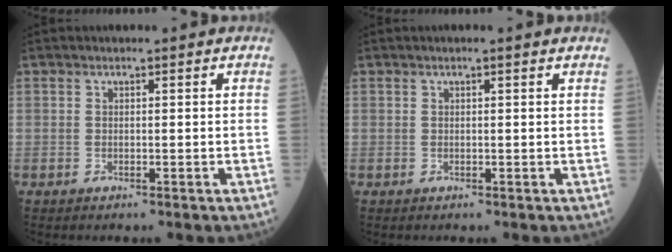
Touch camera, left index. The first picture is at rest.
{"total": 1.4, "force": [1.1, 0.2, 0.8], "torque": [-0.016, 0.014, 0.018]}